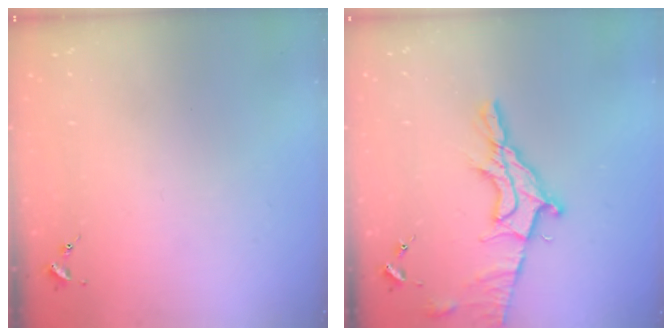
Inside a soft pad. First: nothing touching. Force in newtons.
{"total": 13.5, "press": 13.4, "slide": 1.3}